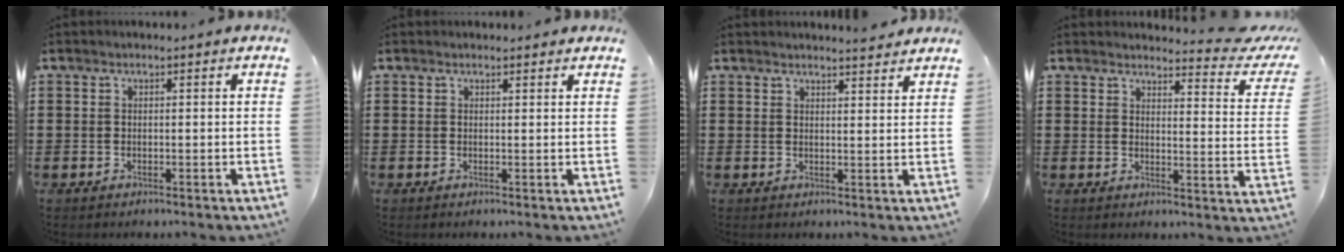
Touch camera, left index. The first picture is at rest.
{"total": 0.7, "force": [0.6, 0.2, -0.1], "torque": [0.000, 0.000, 0.013]}
{"total": 2.4, "force": [2.4, -0.1, 0.1], "torque": [-0.009, -0.006, 0.046]}
{"total": 3.7, "force": [3.4, 0.0, 1.4], "torque": [-0.027, -0.023, 0.054]}